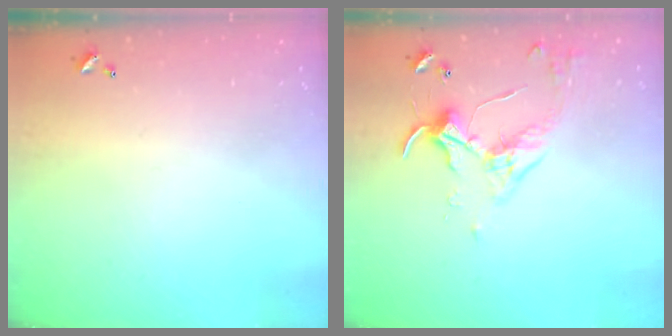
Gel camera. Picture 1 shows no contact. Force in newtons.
{"total": 3.4, "press": 3.3, "slide": 0.8}